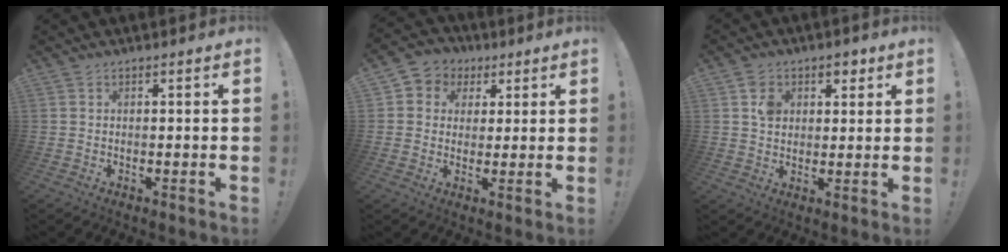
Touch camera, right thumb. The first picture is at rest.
{"total": 6.2, "force": [0.7, 6.0, 1.4], "torque": [-0.021, 0.002, 0.018]}
{"total": 6.4, "force": [2.9, 5.4, 1.8], "torque": [-0.013, -0.013, 0.051]}